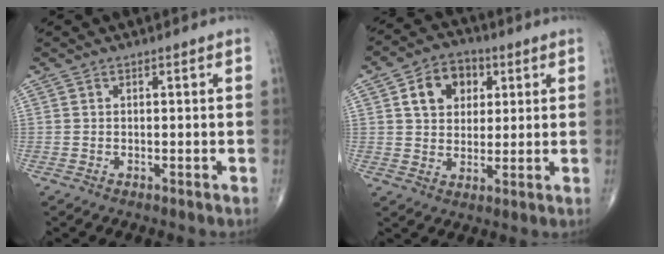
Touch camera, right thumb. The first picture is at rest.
{"total": 9.5, "force": [3.1, 7.2, 5.4], "torque": [-0.055, -0.003, 0.049]}